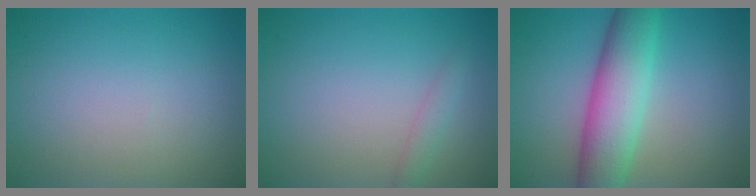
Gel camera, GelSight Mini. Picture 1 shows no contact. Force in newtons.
{"total": 1.2, "press": 1.2, "slide": 0.2}
{"total": 7.5, "press": 7.5, "slide": 0.1}